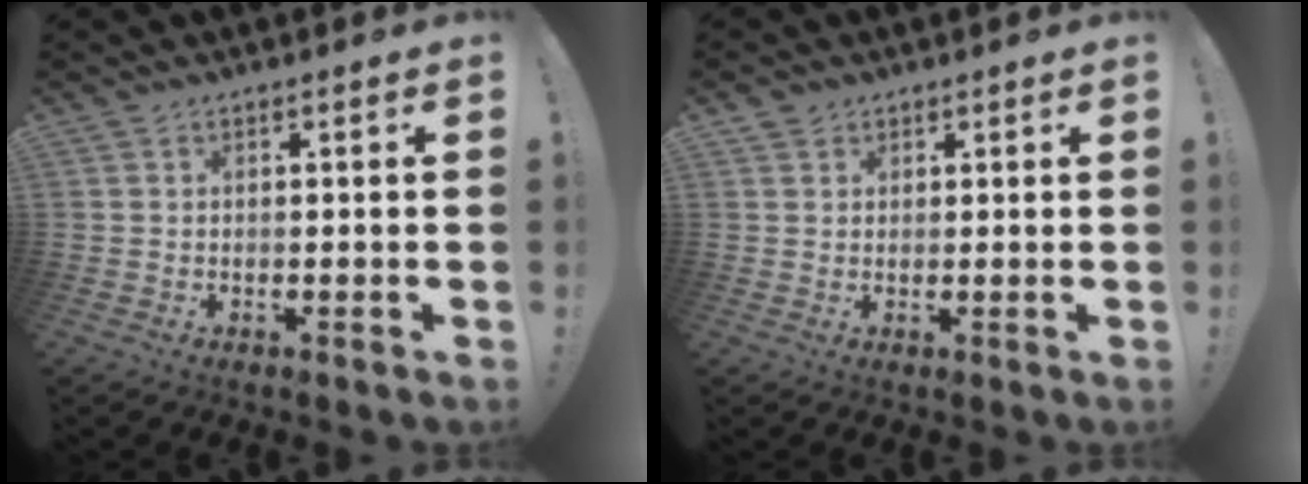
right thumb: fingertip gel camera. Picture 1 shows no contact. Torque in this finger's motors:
{"motor_torque": [-0.20, 0.48, -0.29, 0.37, -0.02]}